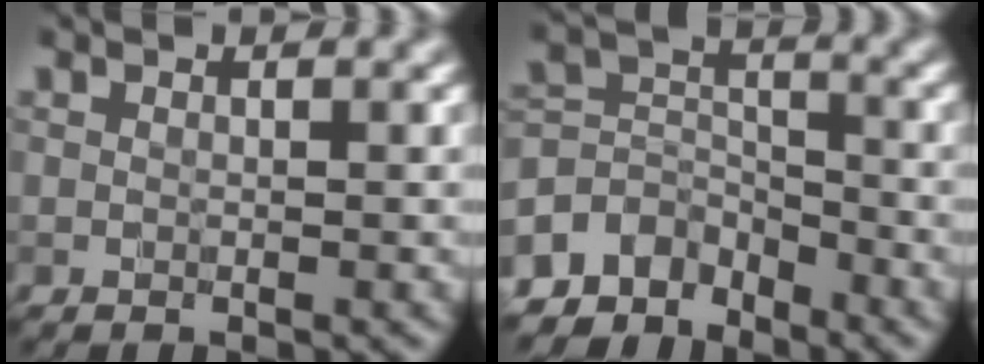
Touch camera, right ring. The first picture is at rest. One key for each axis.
{"total": 4.7, "fx": -3.7, "fy": 2.7, "fz": 0.9, "tx": -0.007, "ty": -0.001, "tz": -0.080}